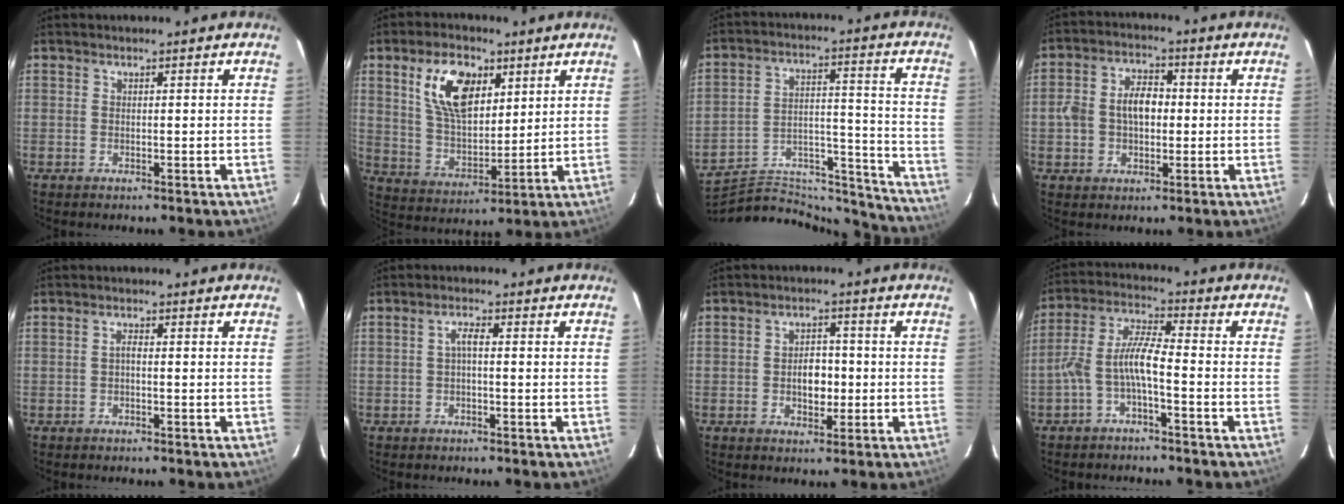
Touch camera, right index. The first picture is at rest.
{"total": 13.1, "force": [5.9, 7.2, 9.3], "torque": [-0.166, 0.014, 0.117]}
{"total": 24.3, "force": [-22.0, 8.2, 6.2], "torque": [-0.114, 0.054, -0.300]}
{"total": 7.6, "force": [-0.1, 5.2, 5.6], "torque": [-0.109, 0.021, 0.001]}
{"total": 1.0, "force": [-0.3, 0.4, 0.8], "torque": [-0.016, 0.006, -0.007]}
{"total": 1.9, "force": [-0.3, 0.5, 1.8], "torque": [-0.037, 0.009, -0.005]}
{"total": 4.8, "force": [-0.7, 3.2, 3.5], "torque": [-0.058, 0.005, -0.007]}
{"total": 6.9, "force": [-2.8, 1.4, 6.2], "torque": [-0.143, 0.017, -0.054]}